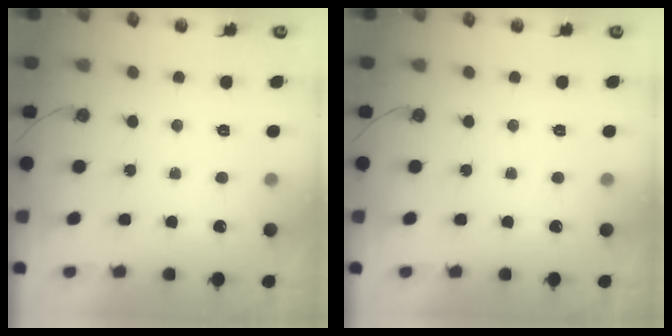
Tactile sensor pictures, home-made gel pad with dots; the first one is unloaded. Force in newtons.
{"total": 0.0}